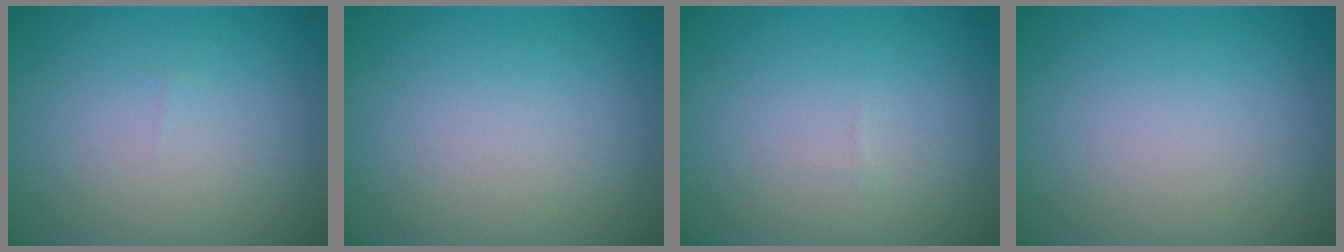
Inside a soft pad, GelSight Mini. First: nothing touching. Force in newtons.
{"total": 0.0}
{"total": 0.0}
{"total": 0.0}